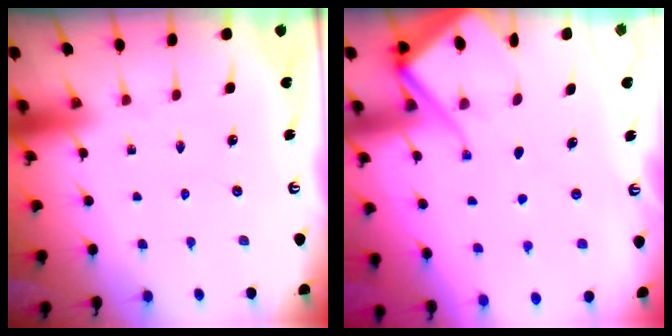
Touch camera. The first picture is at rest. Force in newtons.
{"total": 8.5, "press": 8.4, "slide": 0.7}